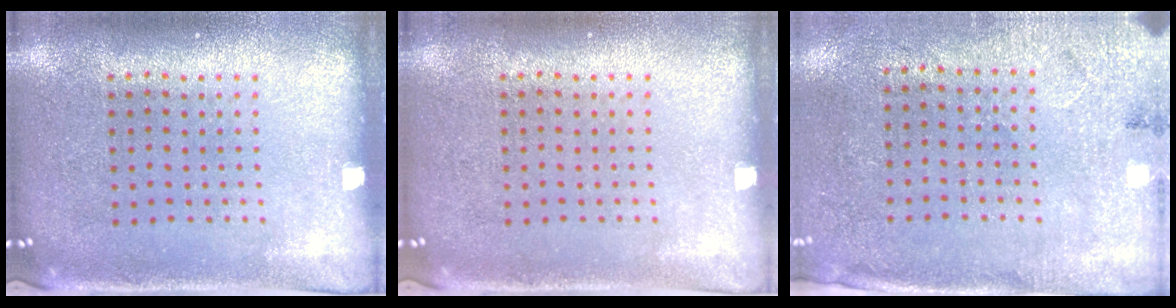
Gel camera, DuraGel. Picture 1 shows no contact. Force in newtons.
{"total": 0.0}
{"total": 2.7, "press": 2.2, "slide": 1.6}